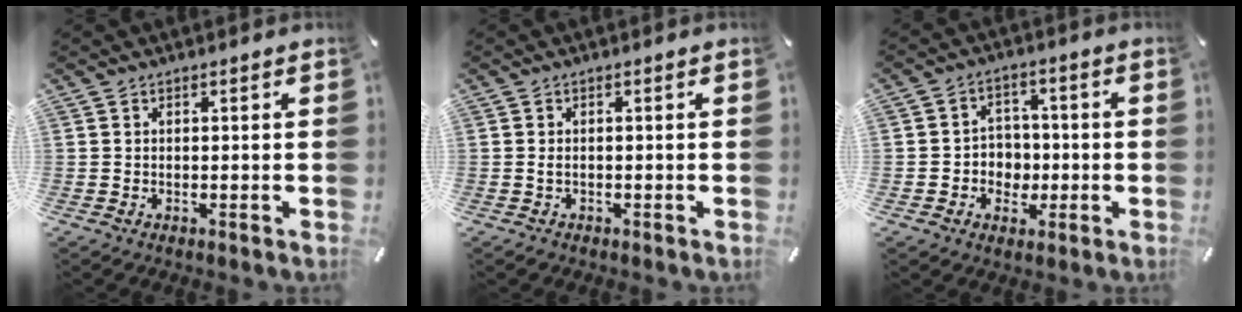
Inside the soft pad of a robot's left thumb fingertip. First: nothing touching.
{"total": 1.1, "force": [-0.4, 0.6, 0.8], "torque": [-0.018, 0.000, -0.007]}
{"total": 5.9, "force": [-1.4, 5.5, 1.4], "torque": [-0.028, 0.017, -0.025]}